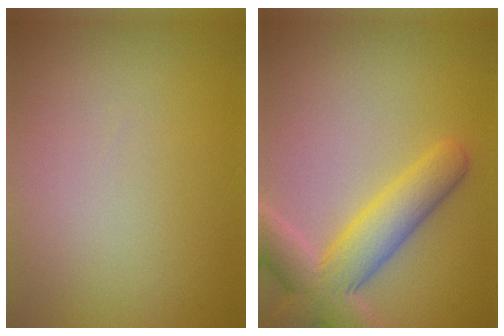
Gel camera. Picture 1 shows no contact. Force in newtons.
{"total": 6.4, "press": 6.4, "slide": 0.4}